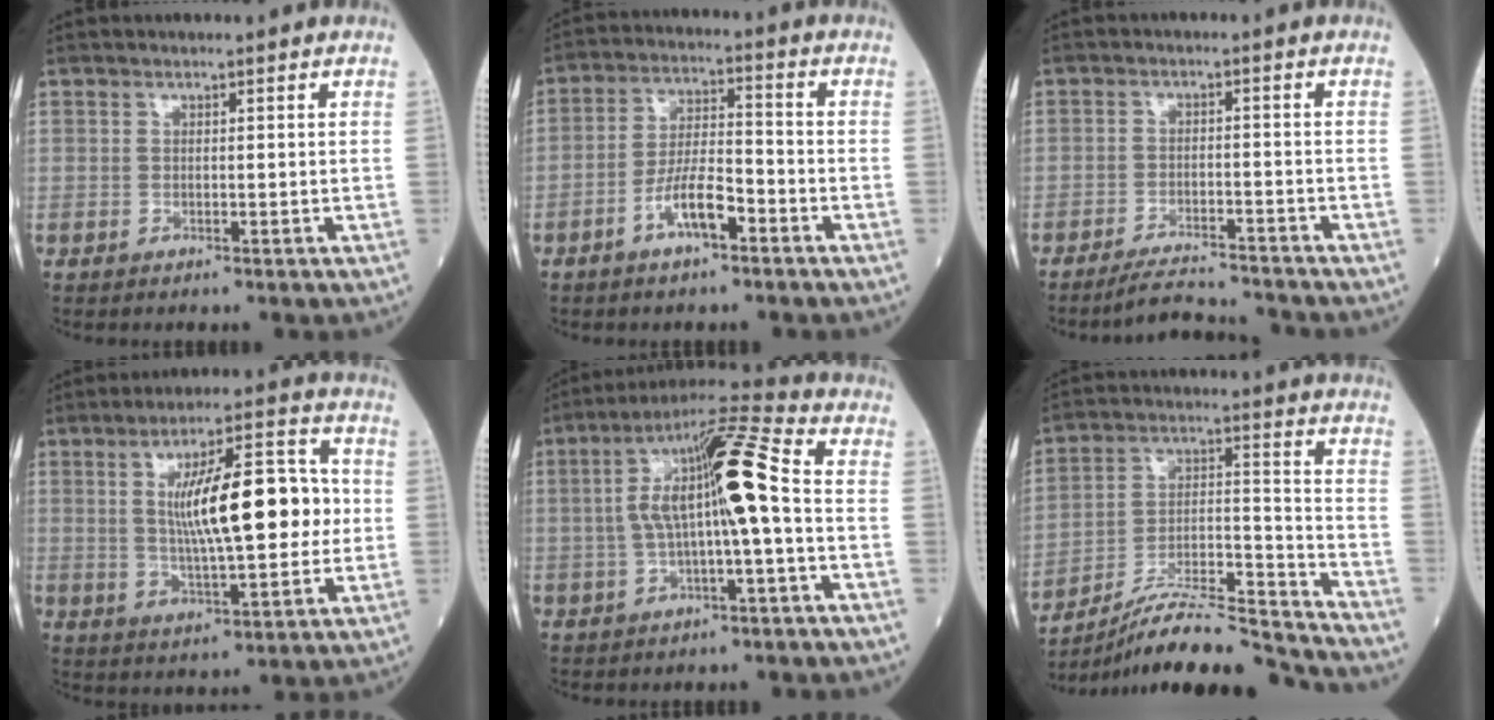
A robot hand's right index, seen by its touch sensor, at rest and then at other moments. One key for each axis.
{"total": 7.0, "fx": -3.7, "fy": 1.8, "fz": 5.6, "tx": -0.112, "ty": 0.009, "tz": -0.068}
{"total": 6.5, "fx": -6.4, "fy": 0.0, "fz": 1.2, "tx": -0.021, "ty": -0.006, "tz": -0.111}
{"total": 14.9, "fx": 1.3, "fy": 3.5, "fz": 14.4, "tx": -0.239, "ty": 0.023, "tz": 0.023}
{"total": 12.8, "fx": 0.0, "fy": 1.0, "fz": 12.8, "tx": -0.234, "ty": 0.032, "tz": -0.005}
{"total": 20.9, "fx": -19.5, "fy": 0.2, "fz": 7.4, "tx": -0.126, "ty": 0.008, "tz": -0.317}